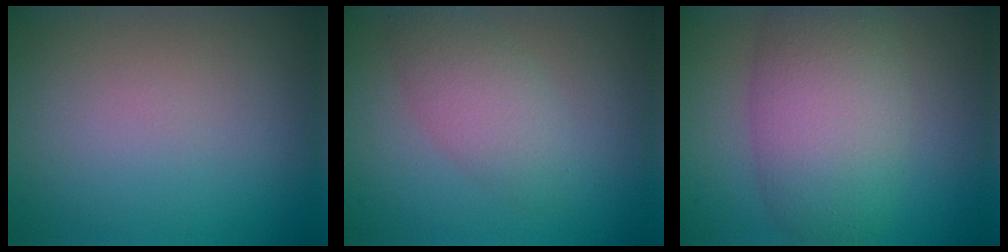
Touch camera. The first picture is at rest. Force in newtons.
{"total": 3.4, "press": 3.4, "slide": 0.0}
{"total": 7.6, "press": 7.5, "slide": 0.6}